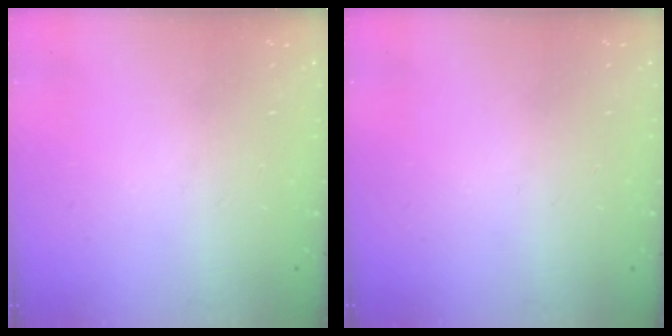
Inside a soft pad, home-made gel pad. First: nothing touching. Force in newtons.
{"total": 0.0}